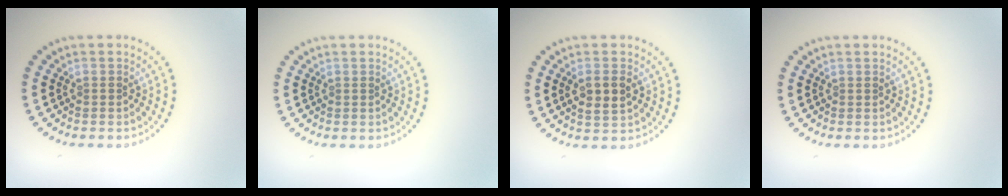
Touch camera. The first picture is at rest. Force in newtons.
{"total": 0.0}
{"total": 2.6, "press": 2.5, "slide": 0.6}
{"total": 0.0}